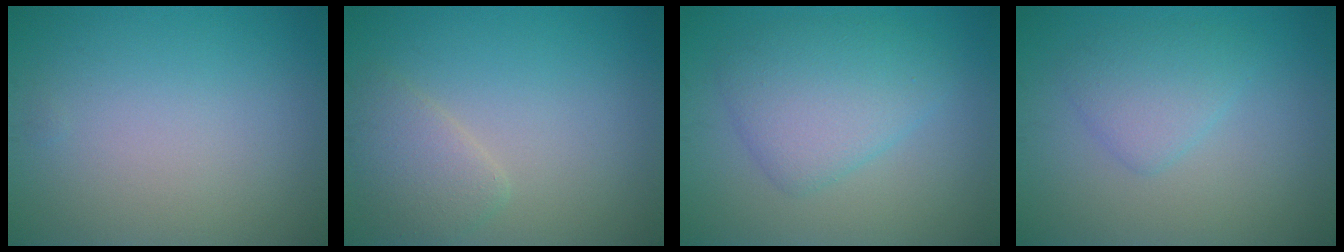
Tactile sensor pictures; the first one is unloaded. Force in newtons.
{"total": 2.5, "press": 2.5, "slide": 0.1}
{"total": 4.7, "press": 4.7, "slide": 0.1}
{"total": 2.6, "press": 2.6, "slide": 0.2}